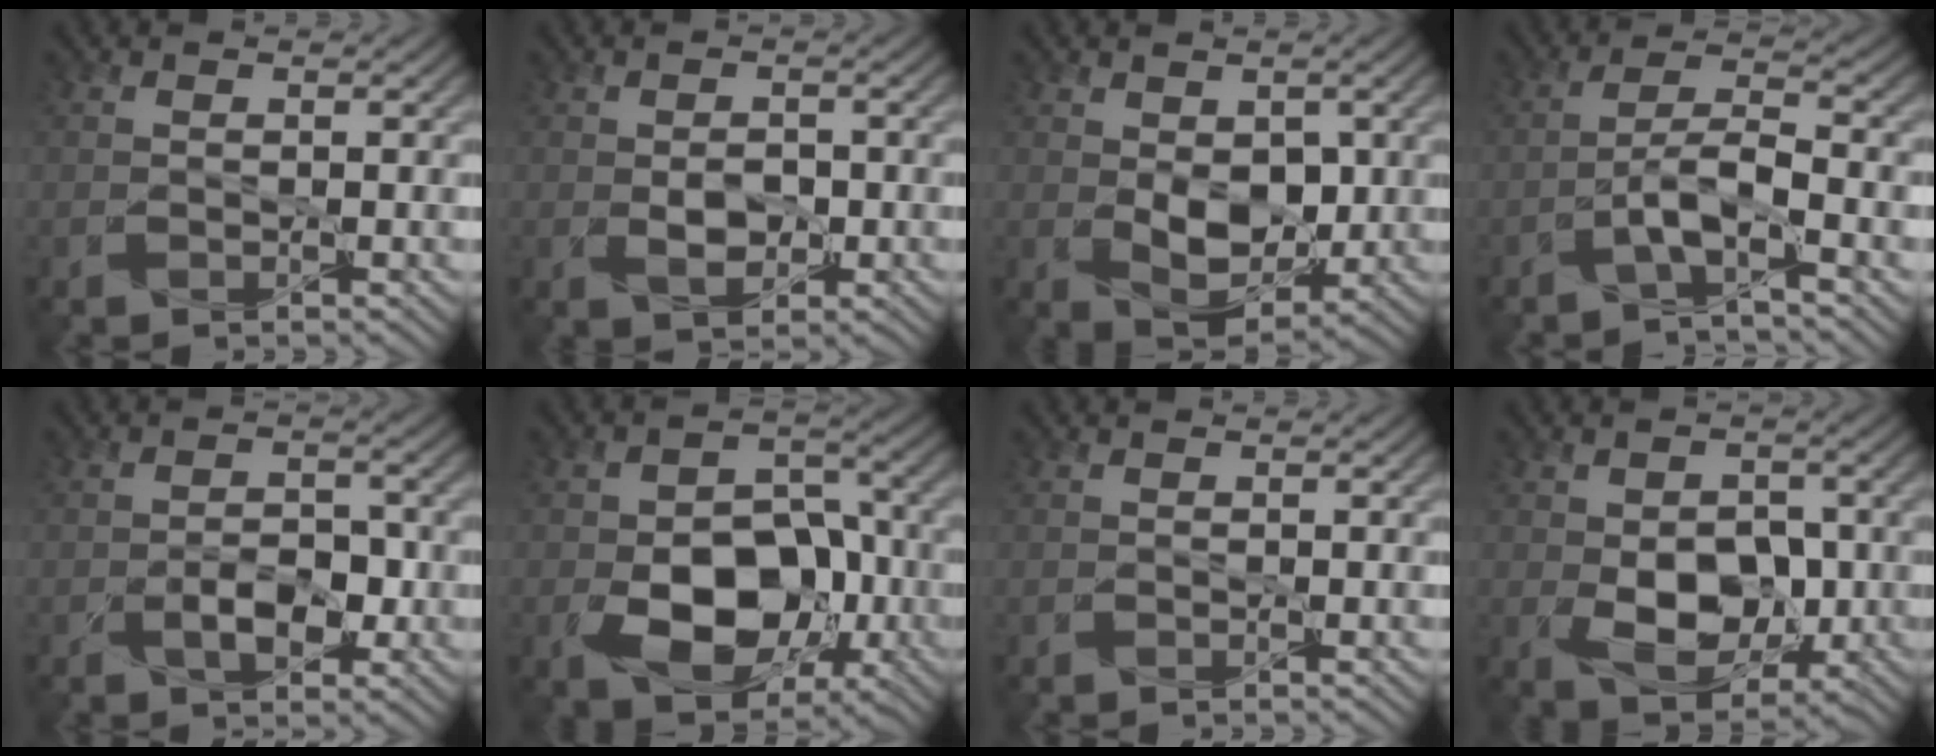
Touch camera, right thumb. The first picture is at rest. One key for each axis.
{"total": 2.7, "fx": -0.6, "fy": 1.3, "fz": 2.2, "tx": -0.040, "ty": -0.006, "tz": -0.009}
{"total": 6.8, "fx": 0.0, "fy": 4.1, "fz": 5.5, "tx": -0.106, "ty": -0.012, "tz": 0.000}
{"total": 3.9, "fx": -2.5, "fy": -0.4, "fz": 3.0, "tx": -0.056, "ty": 0.015, "tz": -0.050}
{"total": 3.4, "fx": -1.5, "fy": 1.3, "fz": 2.7, "tx": -0.039, "ty": -0.005, "tz": -0.021}
{"total": 11.2, "fx": -3.4, "fy": 7.2, "fz": 8.0, "tx": -0.127, "ty": -0.024, "tz": -0.054}
{"total": 0.0}
{"total": 7.4, "fx": -1.1, "fy": 4.6, "fz": 5.7, "tx": -0.100, "ty": -0.010, "tz": -0.018}